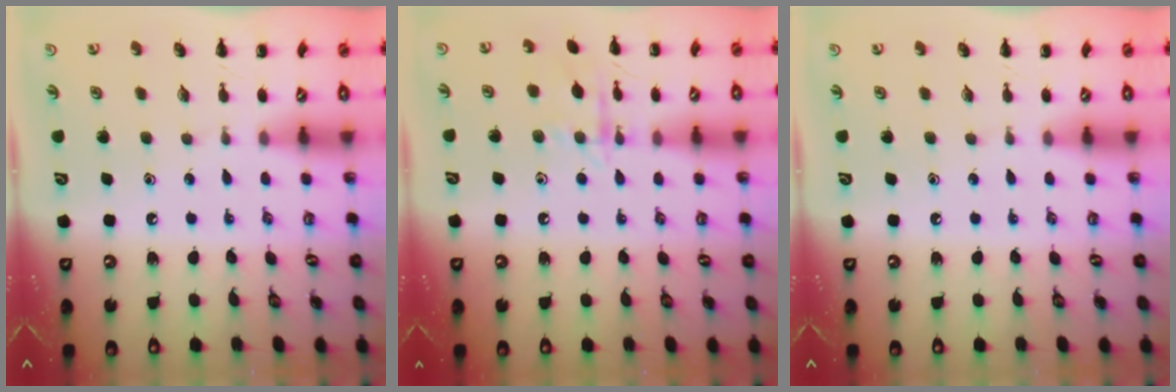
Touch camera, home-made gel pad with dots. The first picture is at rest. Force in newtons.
{"total": 9.0, "press": 8.9, "slide": 1.1}
{"total": 0.0}